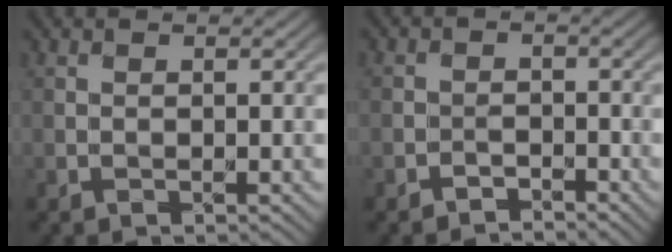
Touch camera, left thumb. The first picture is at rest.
{"total": 3.4, "force": [-1.8, 2.6, -1.2], "torque": [0.049, 0.007, -0.059]}